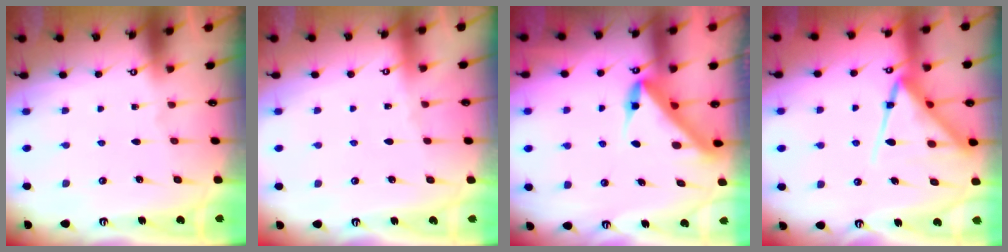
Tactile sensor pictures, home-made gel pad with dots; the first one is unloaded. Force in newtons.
{"total": 0.8, "press": 0.7, "slide": 0.3}
{"total": 6.4, "press": 6.4, "slide": 0.3}
{"total": 14.2, "press": 14.2, "slide": 1.5}